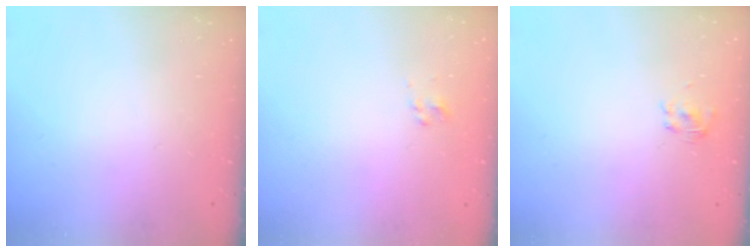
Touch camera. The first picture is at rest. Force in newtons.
{"total": 2.3, "press": 2.1, "slide": 0.8}
{"total": 1.9, "press": 1.6, "slide": 1.0}